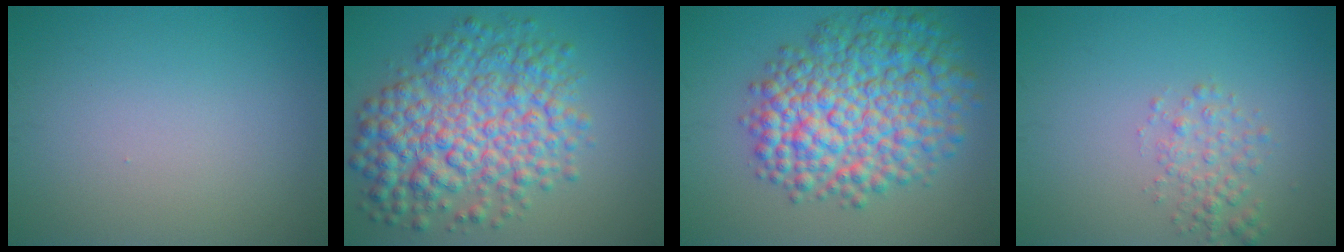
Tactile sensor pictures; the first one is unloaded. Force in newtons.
{"total": 9.0, "press": 9.0, "slide": 0.1}
{"total": 10.2, "press": 10.2, "slide": 0.2}
{"total": 2.2, "press": 2.2, "slide": 0.1}